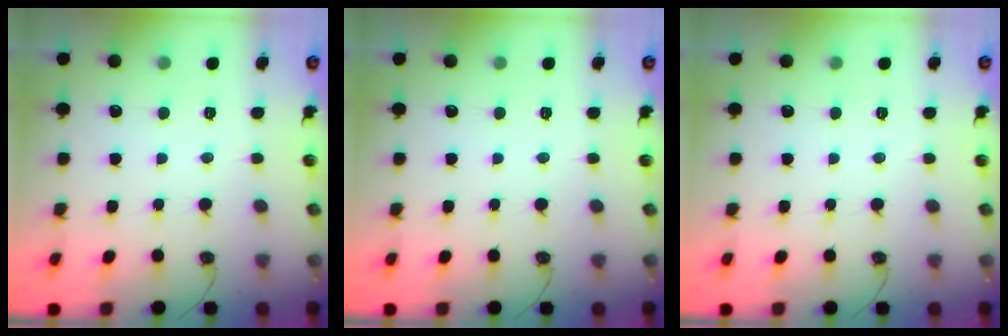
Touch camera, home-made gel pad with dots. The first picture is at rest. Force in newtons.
{"total": 0.0}
{"total": 0.0}